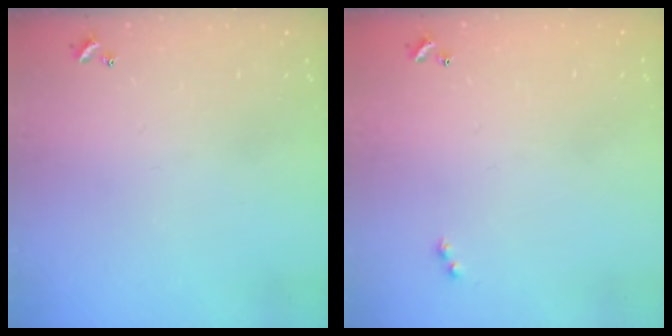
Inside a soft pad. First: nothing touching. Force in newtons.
{"total": 2.0, "press": 2.0, "slide": 0.4}